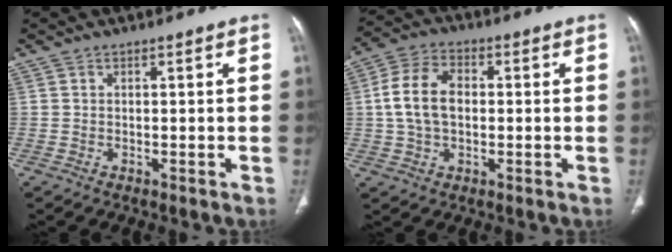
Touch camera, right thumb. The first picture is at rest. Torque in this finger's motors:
{"motor_torque": [1.04, 1.69, 0.72, -0.47, 0.37]}